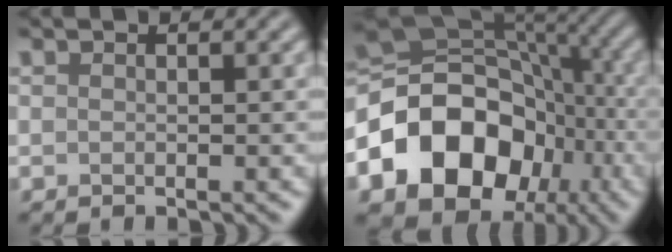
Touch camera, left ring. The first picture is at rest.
{"total": 14.4, "force": [-4.8, 11.1, 7.8], "torque": [-0.147, -0.007, -0.091]}